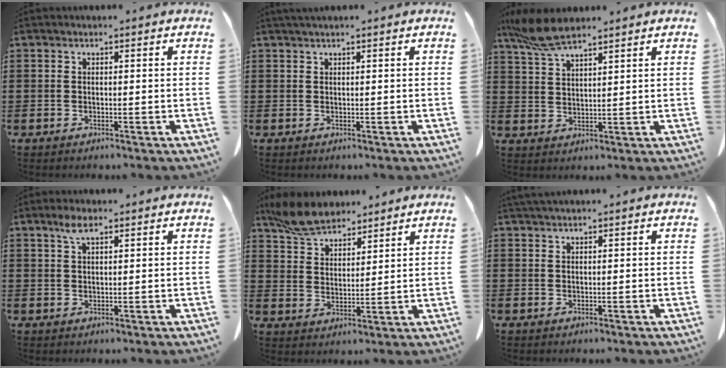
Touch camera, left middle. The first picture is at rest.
{"total": 0.8, "force": [0.7, -0.1, 0.5], "torque": [-0.011, -0.002, 0.014]}
{"total": 6.9, "force": [5.3, 1.5, 4.2], "torque": [-0.102, -0.009, 0.099]}
{"total": 2.8, "force": [1.6, 0.7, 2.1], "torque": [-0.047, 0.003, 0.028]}
{"total": 7.1, "force": [6.3, 2.2, 2.3], "torque": [-0.068, -0.010, 0.121]}
{"total": 1.0, "force": [0.8, 0.0, 0.5], "torque": [-0.012, -0.002, 0.017]}